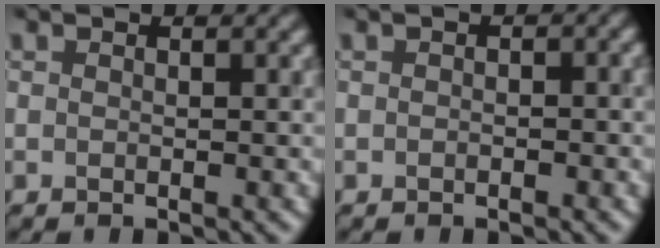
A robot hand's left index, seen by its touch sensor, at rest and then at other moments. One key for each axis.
{"total": 0.8, "fx": -0.2, "fy": 0.4, "fz": 0.7, "tx": -0.012, "ty": 0.001, "tz": -0.005}